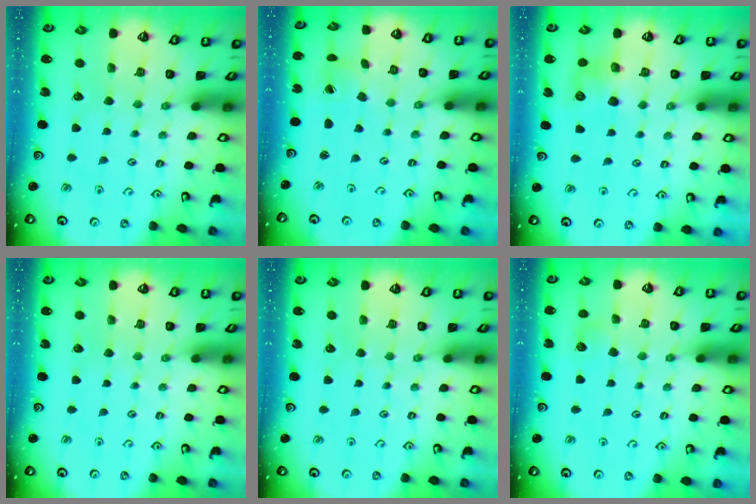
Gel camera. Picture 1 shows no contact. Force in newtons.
{"total": 1.3, "press": 1.3, "slide": 0.0}
{"total": 7.1, "press": 7.1, "slide": 0.1}
{"total": 0.0}
{"total": 0.0}
{"total": 4.6, "press": 4.5, "slide": 0.7}